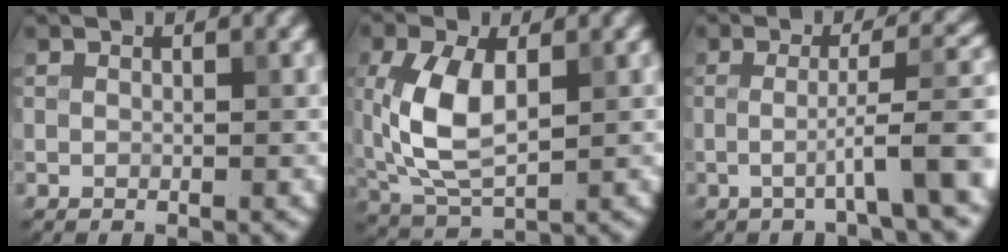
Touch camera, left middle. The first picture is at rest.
{"total": 6.6, "force": [0.7, 3.6, 5.5], "torque": [-0.131, 0.003, 0.019]}
{"total": 5.6, "force": [-1.4, 0.7, 5.4], "torque": [-0.080, 0.015, -0.033]}